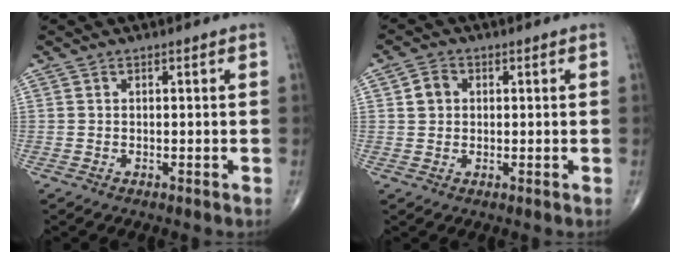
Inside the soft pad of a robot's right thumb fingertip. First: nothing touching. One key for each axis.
{"total": 3.3, "fx": 0.6, "fy": 2.8, "fz": 1.6, "tx": -0.018, "ty": 0.003, "tz": 0.008}